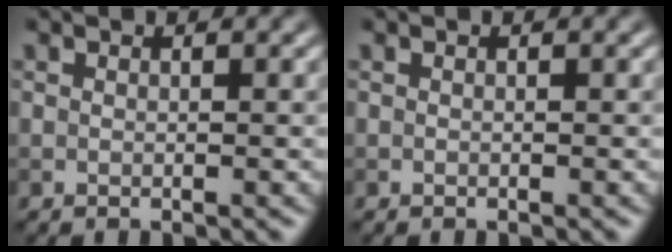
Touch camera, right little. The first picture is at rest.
{"total": 0.0}